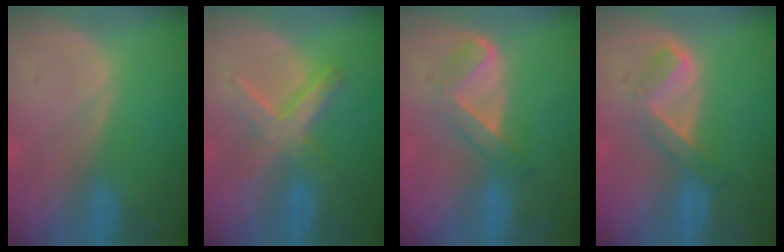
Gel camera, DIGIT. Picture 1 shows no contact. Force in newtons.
{"total": 6.1, "press": 6.1, "slide": 0.2}
{"total": 5.5, "press": 4.6, "slide": 3.1}
{"total": 5.3, "press": 4.5, "slide": 2.9}